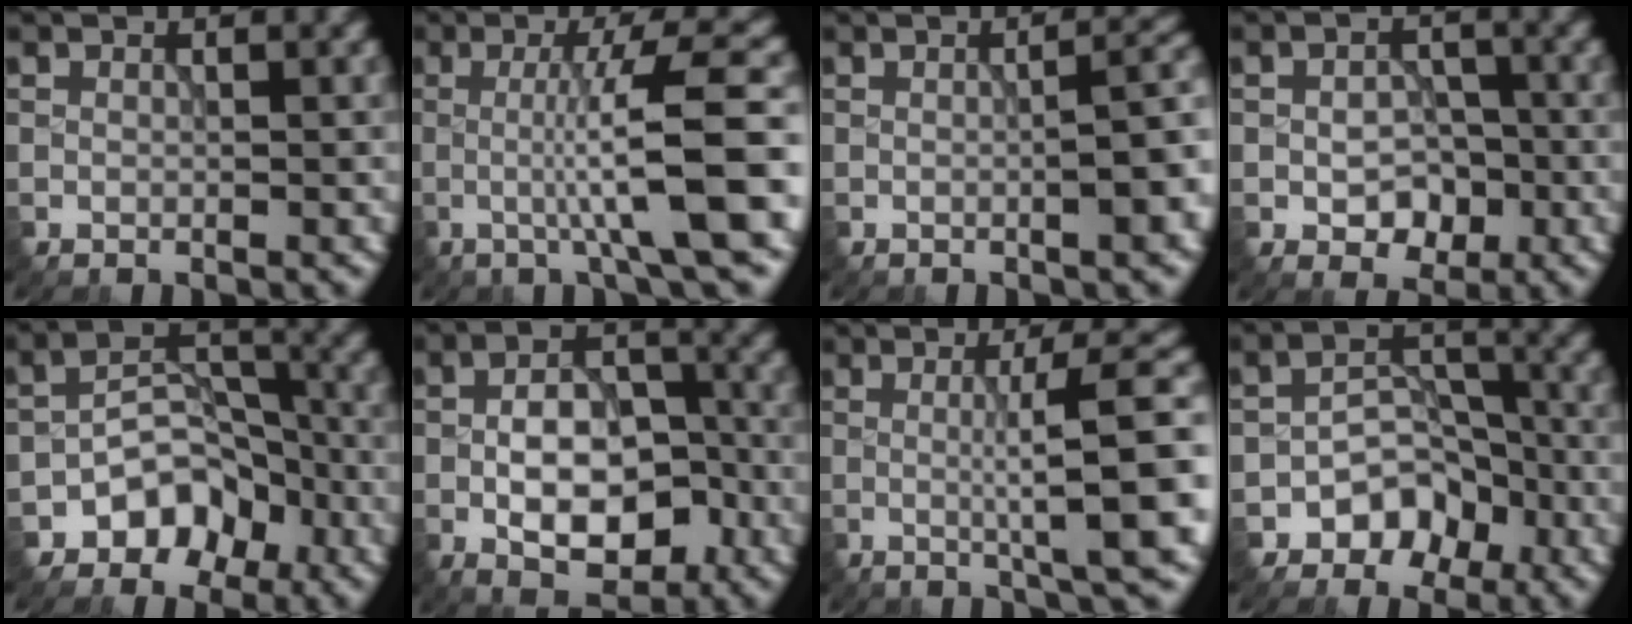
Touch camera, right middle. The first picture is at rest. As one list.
[{"total": 8.7, "force": [-1.2, 1.2, 8.5], "torque": [-0.121, 0.010, -0.023]}, {"total": 5.3, "force": [-0.4, 1.6, 5.1], "torque": [-0.053, 0.002, 0.003]}, {"total": 3.7, "force": [-1.1, 2.6, 2.4], "torque": [-0.035, -0.006, -0.017]}, {"total": 5.3, "force": [-3.1, 3.6, 2.4], "torque": [-0.020, 0.004, -0.055]}, {"total": 7.4, "force": [-2.4, 4.0, 5.8], "torque": [-0.088, 0.009, -0.043]}, {"total": 8.2, "force": [-0.1, 1.4, 8.1], "torque": [-0.109, 0.006, -0.002]}, {"total": 4.8, "force": [-2.8, 3.3, 2.0], "torque": [-0.015, 0.001, -0.051]}]